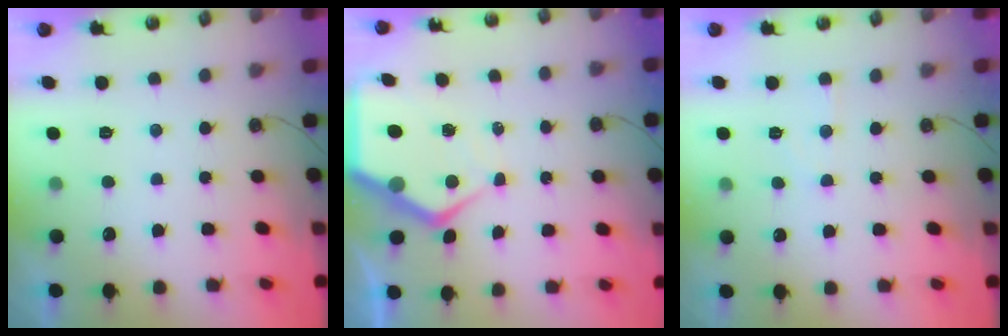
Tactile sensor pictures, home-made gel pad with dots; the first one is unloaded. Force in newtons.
{"total": 9.3, "press": 9.2, "slide": 0.9}
{"total": 5.2, "press": 5.1, "slide": 0.7}